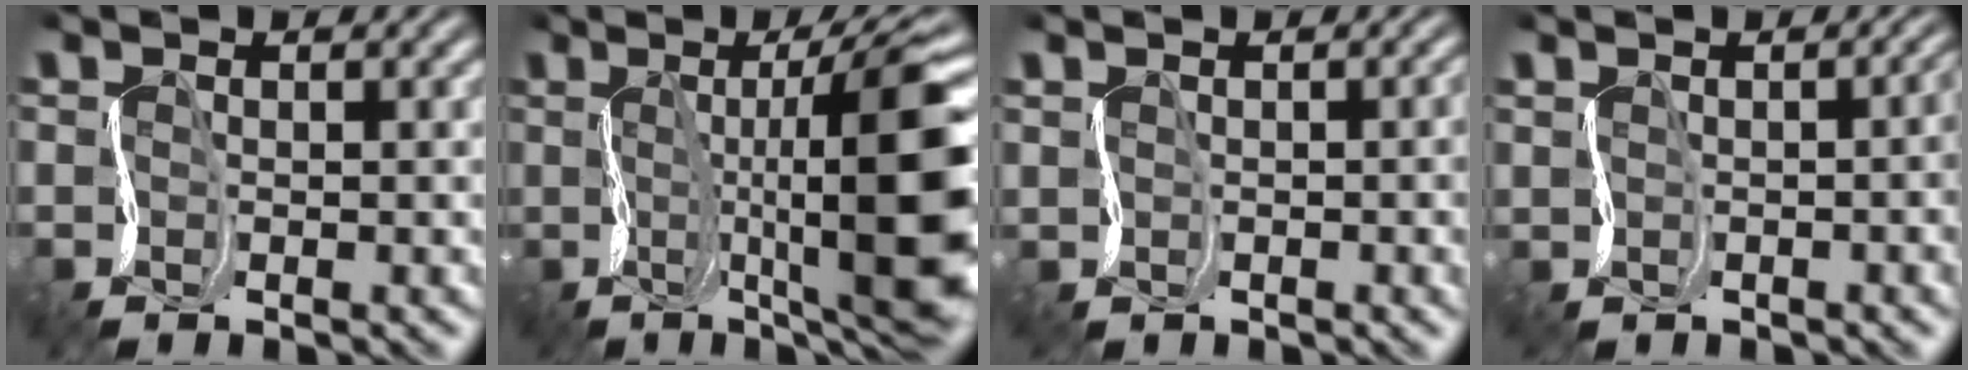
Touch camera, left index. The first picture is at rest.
{"total": 11.0, "force": [0.3, 2.0, 10.8], "torque": [-0.161, 0.008, 0.013]}
{"total": 1.5, "force": [0.2, 0.9, 1.3], "torque": [-0.010, 0.003, 0.008]}
{"total": 1.7, "force": [0.2, 0.5, 1.6], "torque": [-0.012, -0.001, 0.010]}